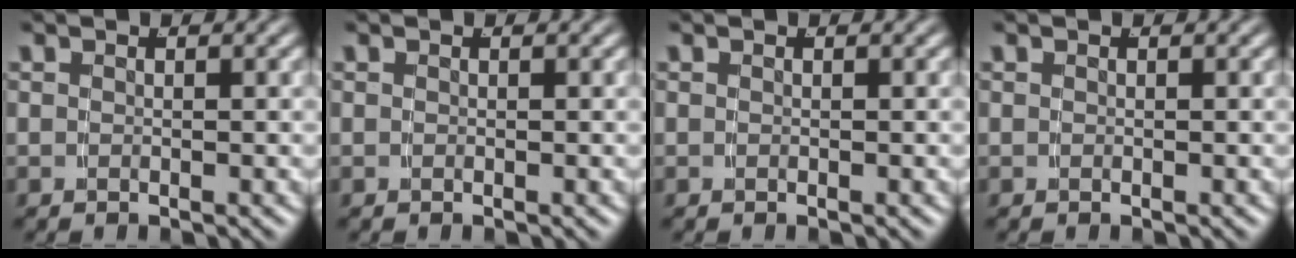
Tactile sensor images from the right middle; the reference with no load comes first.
{"total": 0.0}
{"total": 0.0}
{"total": 0.0}